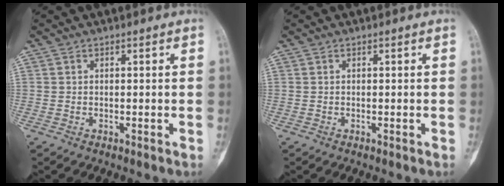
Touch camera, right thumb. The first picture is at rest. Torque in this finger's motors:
{"motor_torque": [-0.06, 0.07, -0.06, -0.01, 0.00]}